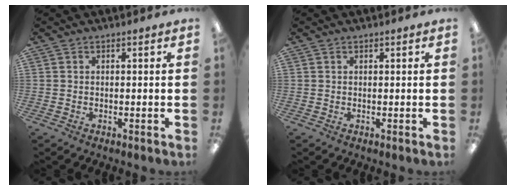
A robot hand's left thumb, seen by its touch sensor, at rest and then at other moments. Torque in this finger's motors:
{"motor_torque": [-0.03, -0.11, 0.08, -0.24, -0.01]}